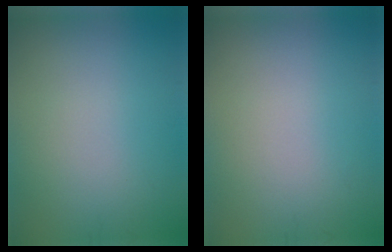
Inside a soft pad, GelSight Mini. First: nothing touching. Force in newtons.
{"total": 0.0}